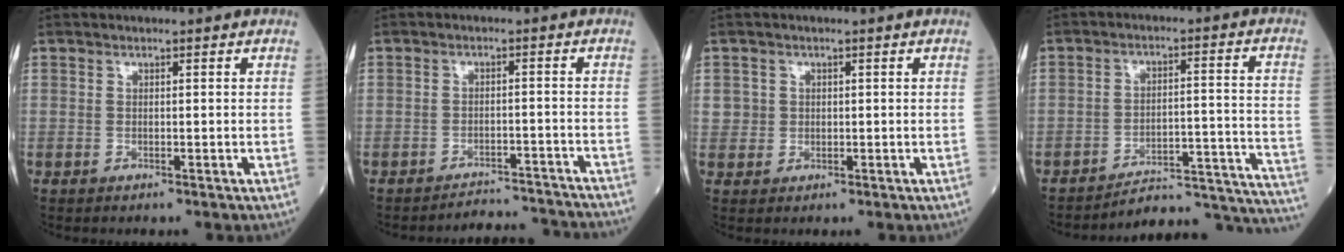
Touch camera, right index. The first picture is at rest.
{"total": 8.4, "force": [-8.3, 0.6, -0.3], "torque": [0.012, 0.015, -0.104]}
{"total": 2.1, "force": [0.5, 2.1, 0.2], "torque": [0.005, 0.004, 0.009]}
{"total": 17.6, "force": [-17.5, 0.7, 2.2], "torque": [0.025, 0.047, -0.227]}